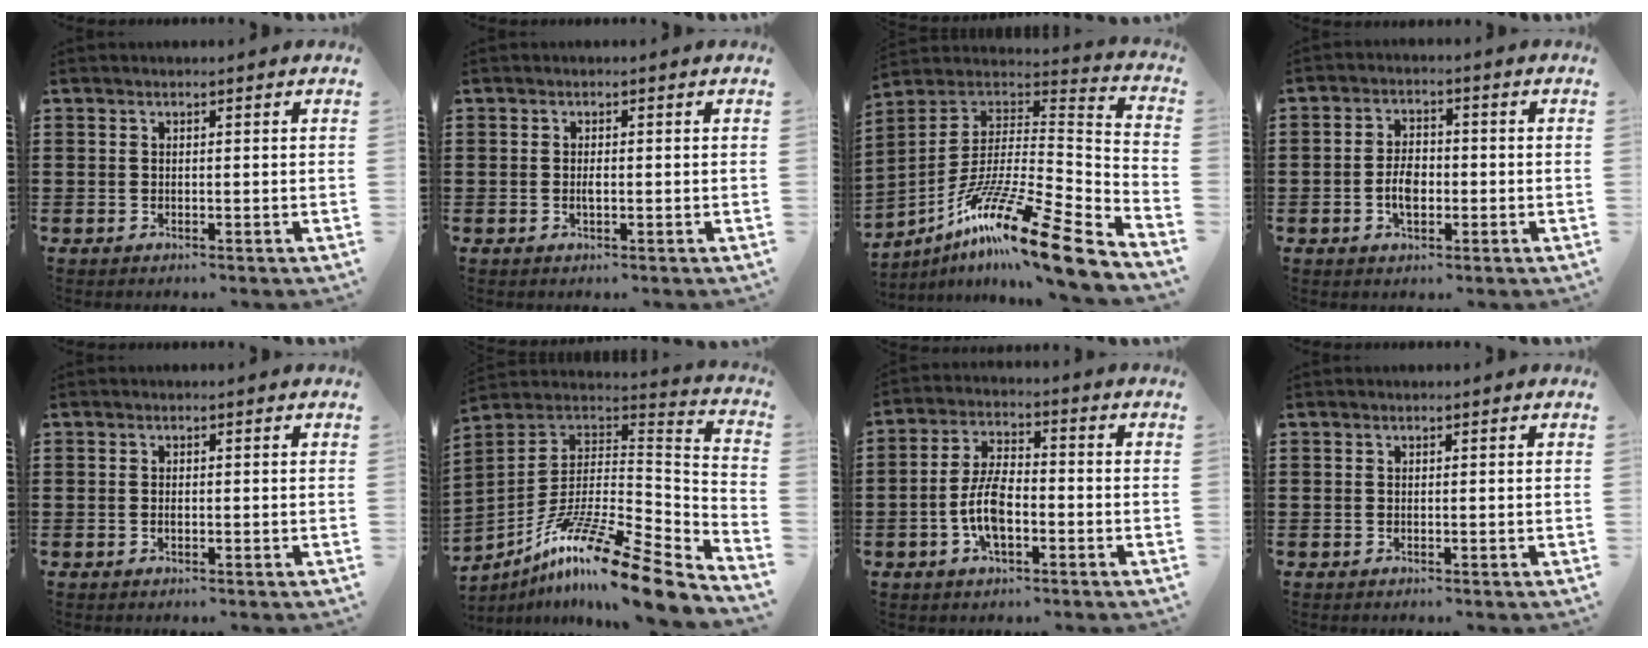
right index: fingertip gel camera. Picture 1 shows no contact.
{"total": 1.3, "force": [-0.2, 0.4, 1.2], "torque": [-0.023, -0.001, -0.003]}
{"total": 17.1, "force": [-11.8, 1.0, 12.2], "torque": [-0.225, 0.012, -0.216]}
{"total": 4.1, "force": [-1.0, 2.2, 3.3], "torque": [-0.061, -0.001, -0.021]}
{"total": 0.6, "force": [-0.2, 0.1, 0.5], "torque": [-0.012, -0.004, -0.002]}
{"total": 15.2, "force": [-11.0, 1.7, 10.4], "torque": [-0.189, 0.013, -0.205]}
{"total": 7.2, "force": [-2.2, 3.1, 6.1], "torque": [-0.146, -0.002, -0.049]}
{"total": 0.0}